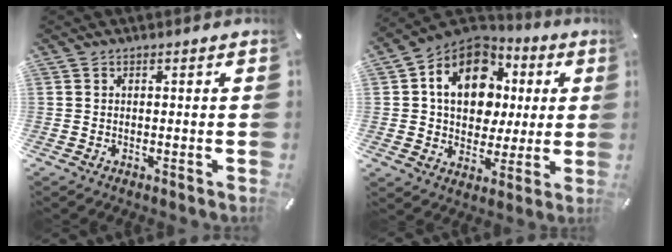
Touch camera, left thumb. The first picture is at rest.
{"total": 15.0, "force": [2.8, 11.8, 8.8], "torque": [-0.161, -0.002, 0.055]}